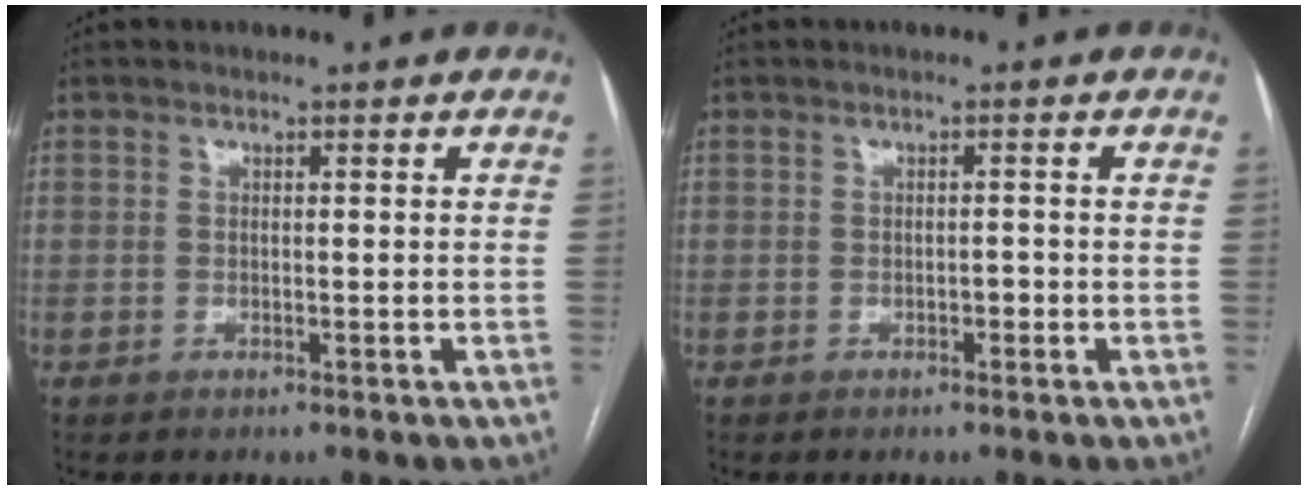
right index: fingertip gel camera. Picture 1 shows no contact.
{"total": 0.9, "force": [-0.4, 0.5, 0.7], "torque": [-0.009, 0.002, -0.007]}